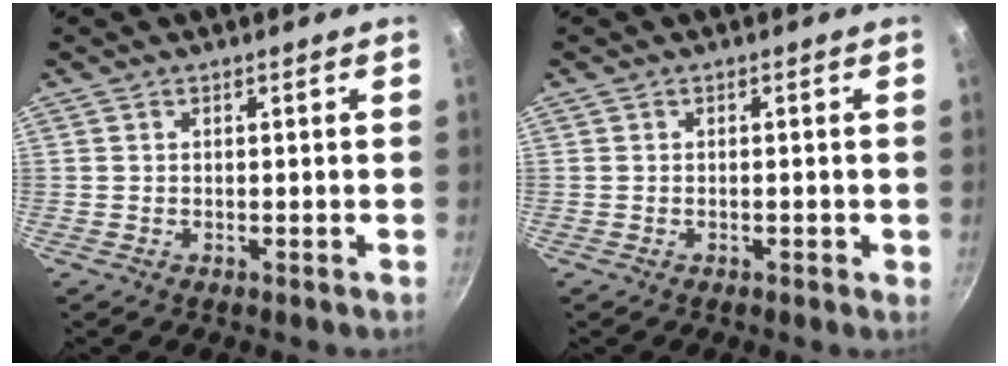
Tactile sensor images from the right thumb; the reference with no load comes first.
{"total": 1.1, "force": [-0.4, 0.6, 0.9], "torque": [-0.012, 0.002, -0.007]}